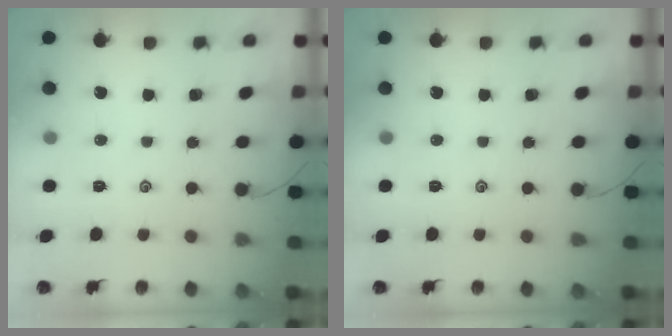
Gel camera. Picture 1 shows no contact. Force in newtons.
{"total": 0.0}